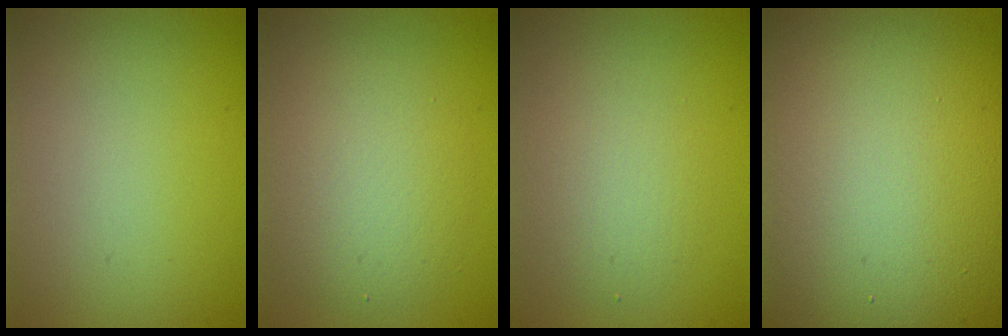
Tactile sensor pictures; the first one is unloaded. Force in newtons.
{"total": 4.0, "press": 4.0, "slide": 0.3}
{"total": 2.5, "press": 2.5, "slide": 0.1}
{"total": 20.7, "press": 20.7, "slide": 1.0}